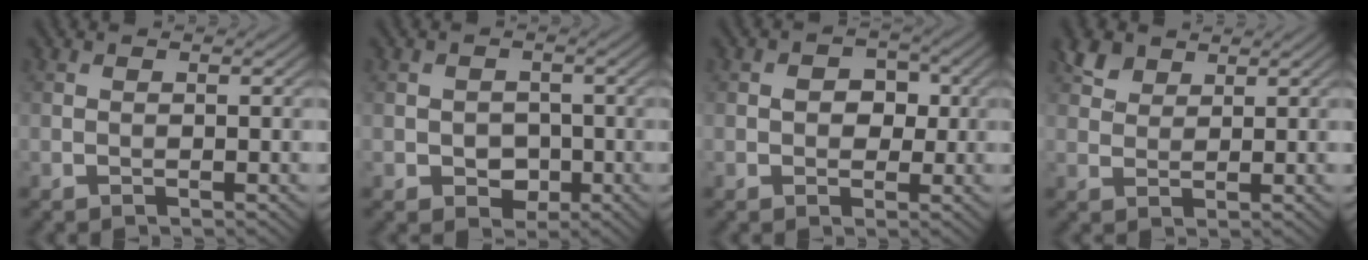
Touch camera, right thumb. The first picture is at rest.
{"total": 2.9, "force": [-0.7, 2.5, 1.4], "torque": [-0.026, -0.006, -0.014]}
{"total": 2.9, "force": [0.2, 2.4, 1.6], "torque": [-0.030, 0.002, -0.004]}
{"total": 3.6, "force": [2.6, 2.0, 1.5], "torque": [-0.036, 0.006, 0.056]}